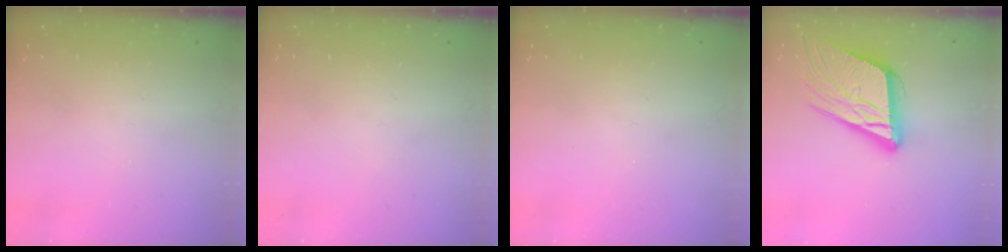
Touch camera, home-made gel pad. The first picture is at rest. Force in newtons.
{"total": 0.0}
{"total": 0.0}
{"total": 17.9, "press": 17.6, "slide": 3.3}